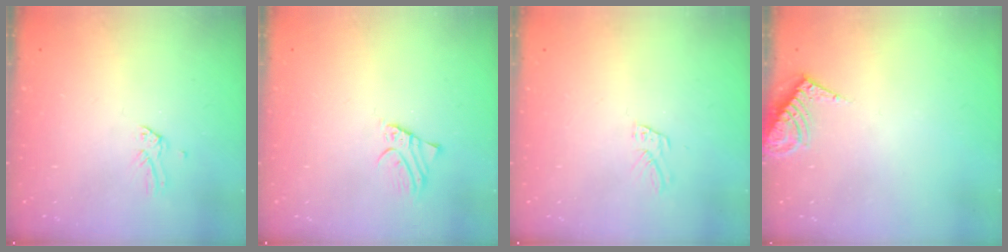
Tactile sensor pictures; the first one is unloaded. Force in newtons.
{"total": 2.1, "press": 2.1, "slide": 0.2}
{"total": 5.6, "press": 5.6, "slide": 0.5}
{"total": 7.4, "press": 7.4, "slide": 0.4}